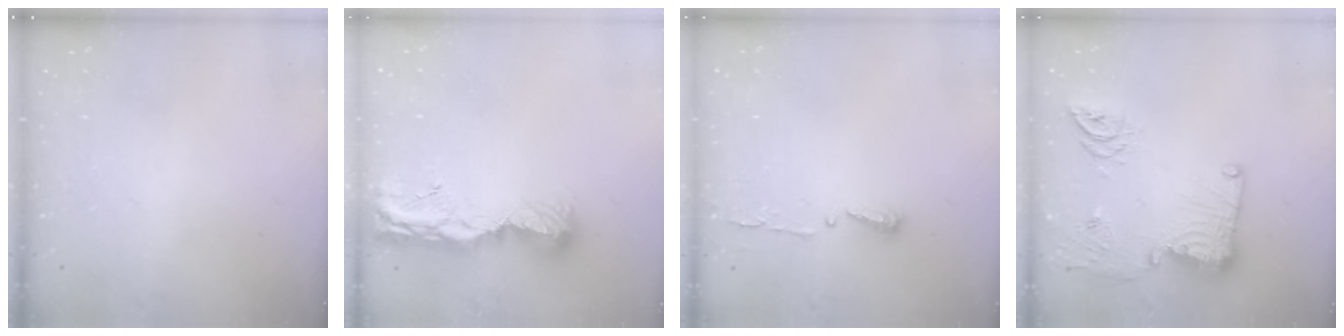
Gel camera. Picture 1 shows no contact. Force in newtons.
{"total": 12.3, "press": 12.3, "slide": 1.3}
{"total": 3.7, "press": 3.7, "slide": 0.5}
{"total": 20.1, "press": 19.4, "slide": 5.4}